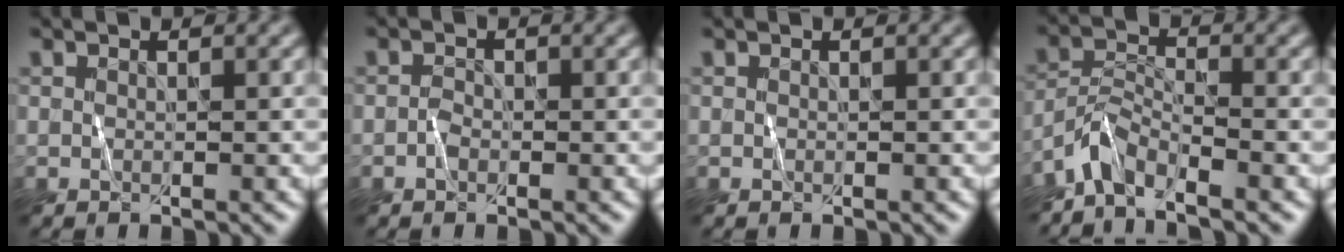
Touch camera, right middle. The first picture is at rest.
{"total": 0.8, "force": [-0.6, 0.5, 0.3], "torque": [-0.006, 0.004, -0.012]}
{"total": 0.0}
{"total": 3.3, "force": [-3.0, 0.8, 1.2], "torque": [-0.024, 0.008, -0.067]}